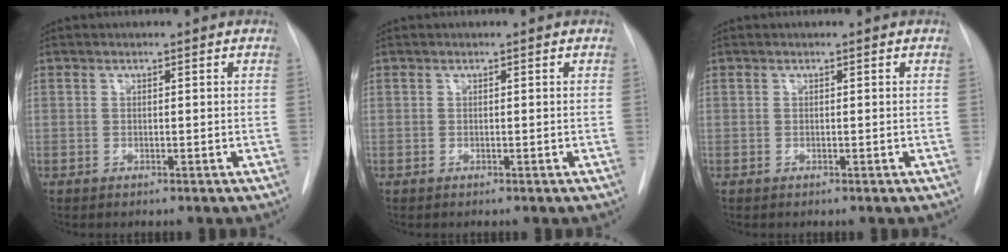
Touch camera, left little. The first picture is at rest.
{"total": 0.0}
{"total": 0.0}